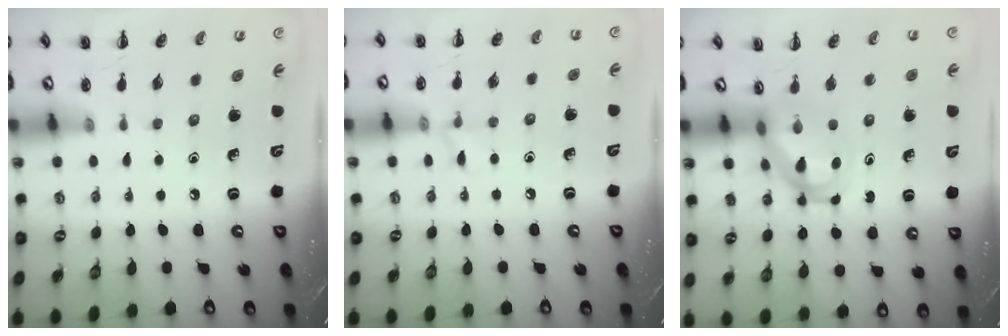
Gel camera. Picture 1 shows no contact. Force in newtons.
{"total": 5.8, "press": 5.6, "slide": 1.7}
{"total": 4.9, "press": 4.7, "slide": 1.2}